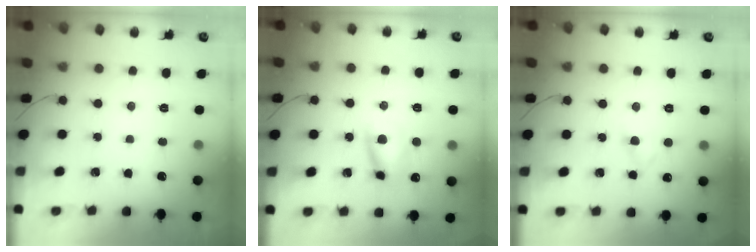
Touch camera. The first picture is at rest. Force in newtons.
{"total": 8.5, "press": 8.4, "slide": 1.3}
{"total": 2.8, "press": 2.5, "slide": 1.2}